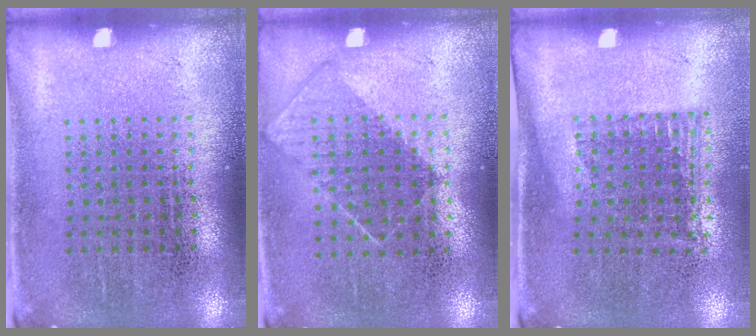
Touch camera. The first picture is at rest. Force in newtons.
{"total": 0.9, "press": 0.7, "slide": 0.5}
{"total": 1.2, "press": 0.9, "slide": 0.8}